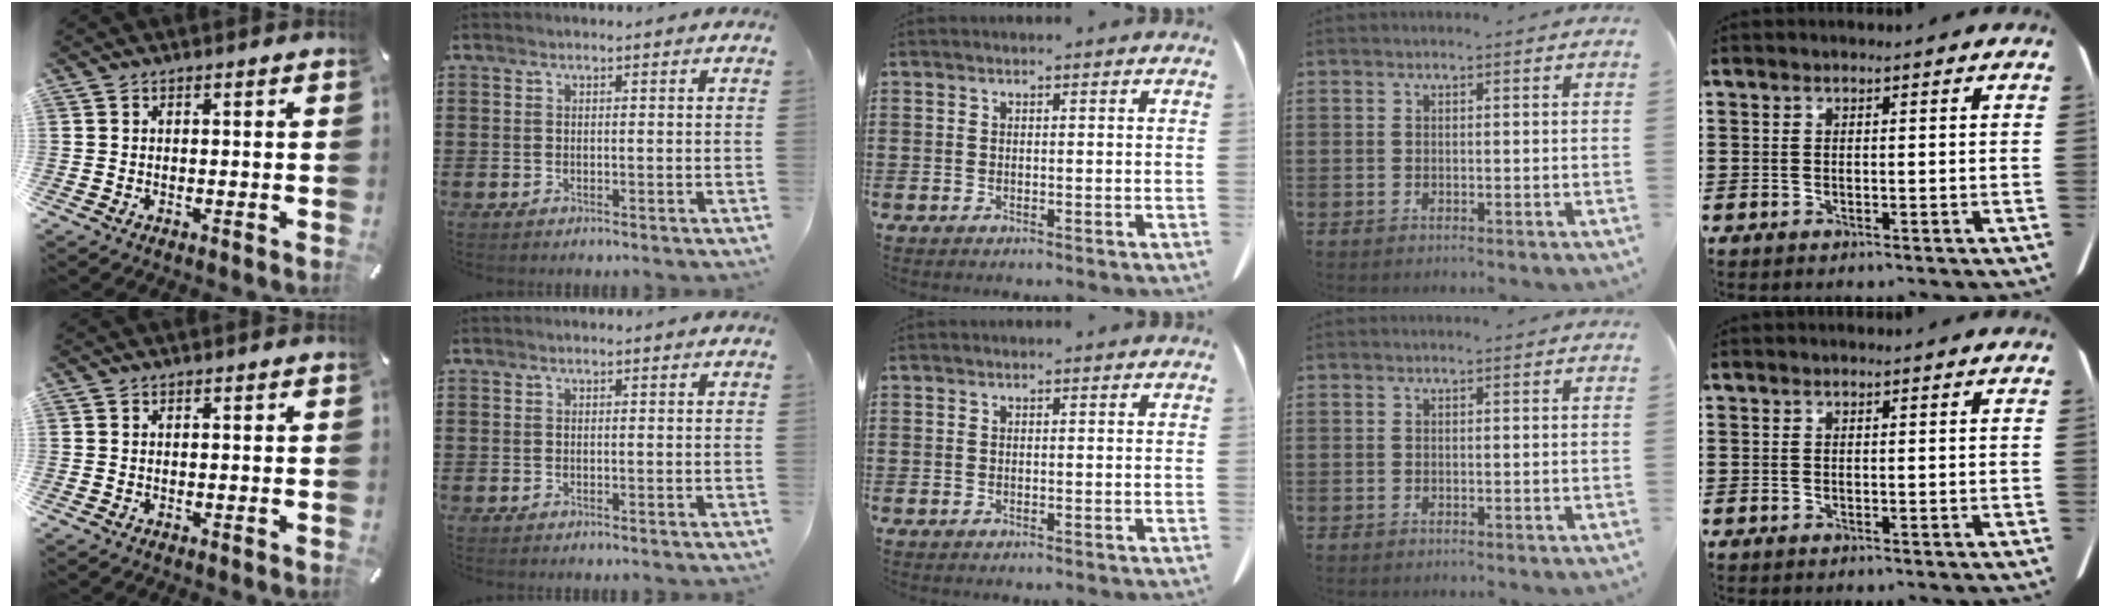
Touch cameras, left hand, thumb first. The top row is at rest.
{}